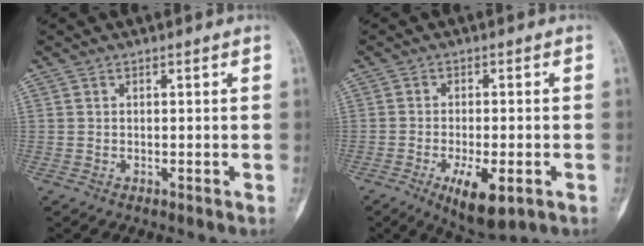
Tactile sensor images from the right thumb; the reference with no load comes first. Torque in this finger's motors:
{"motor_torque": [1.17, 1.04, 0.68, -0.86, 0.02]}